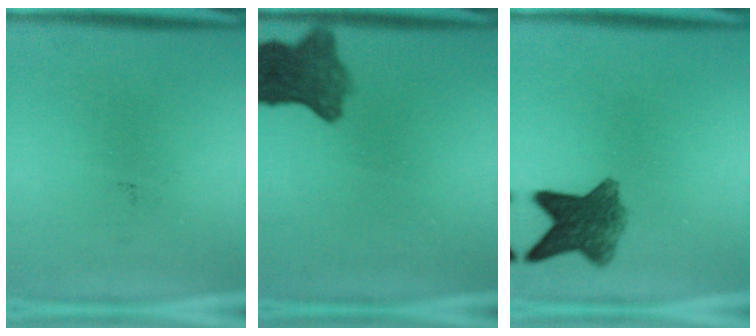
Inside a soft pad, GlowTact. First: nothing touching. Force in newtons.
{"total": 7.7}
{"total": 7.4}